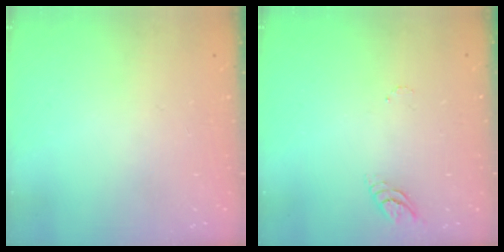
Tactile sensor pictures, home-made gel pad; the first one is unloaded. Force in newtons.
{"total": 3.6, "press": 3.6, "slide": 0.3}